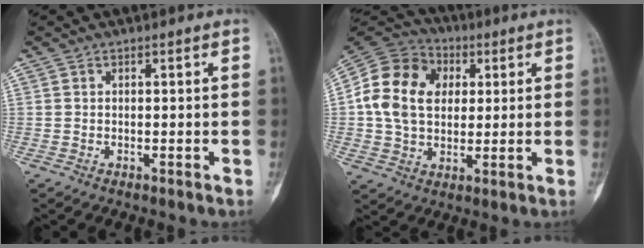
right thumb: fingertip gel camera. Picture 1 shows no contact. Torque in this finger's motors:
{"motor_torque": [-0.94, 1.67, 1.26, 0.11, 0.12]}